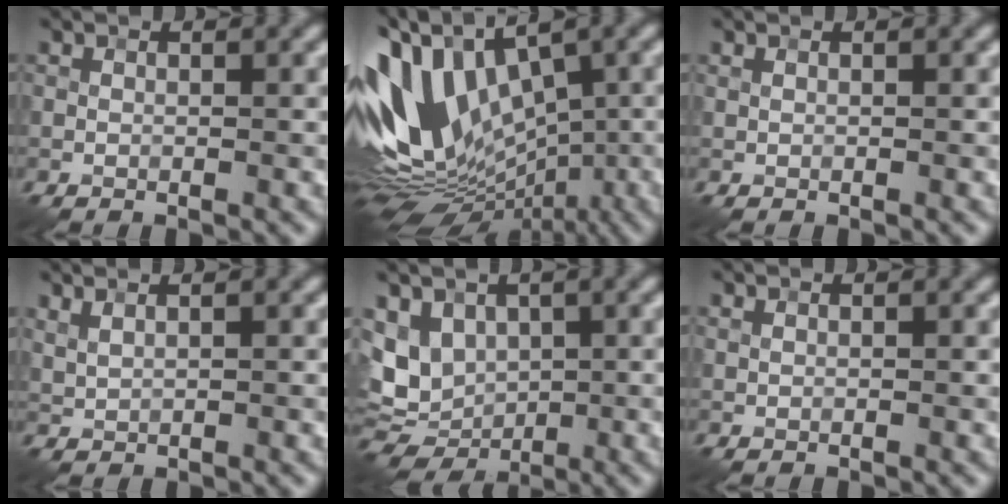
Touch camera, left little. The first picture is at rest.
{"total": 13.1, "force": [0.5, 8.5, 10.0], "torque": [-0.198, 0.011, 0.007]}
{"total": 0.0}
{"total": 1.3, "force": [1.1, 0.3, 0.7], "torque": [-0.017, 0.000, 0.024]}
{"total": 6.0, "force": [0.7, 4.8, 3.5], "torque": [-0.058, -0.004, 0.015]}
{"total": 0.0}